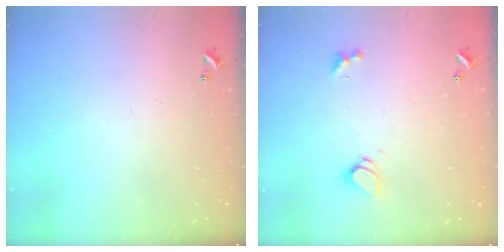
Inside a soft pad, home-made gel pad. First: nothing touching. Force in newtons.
{"total": 2.4, "press": 2.3, "slide": 0.3}